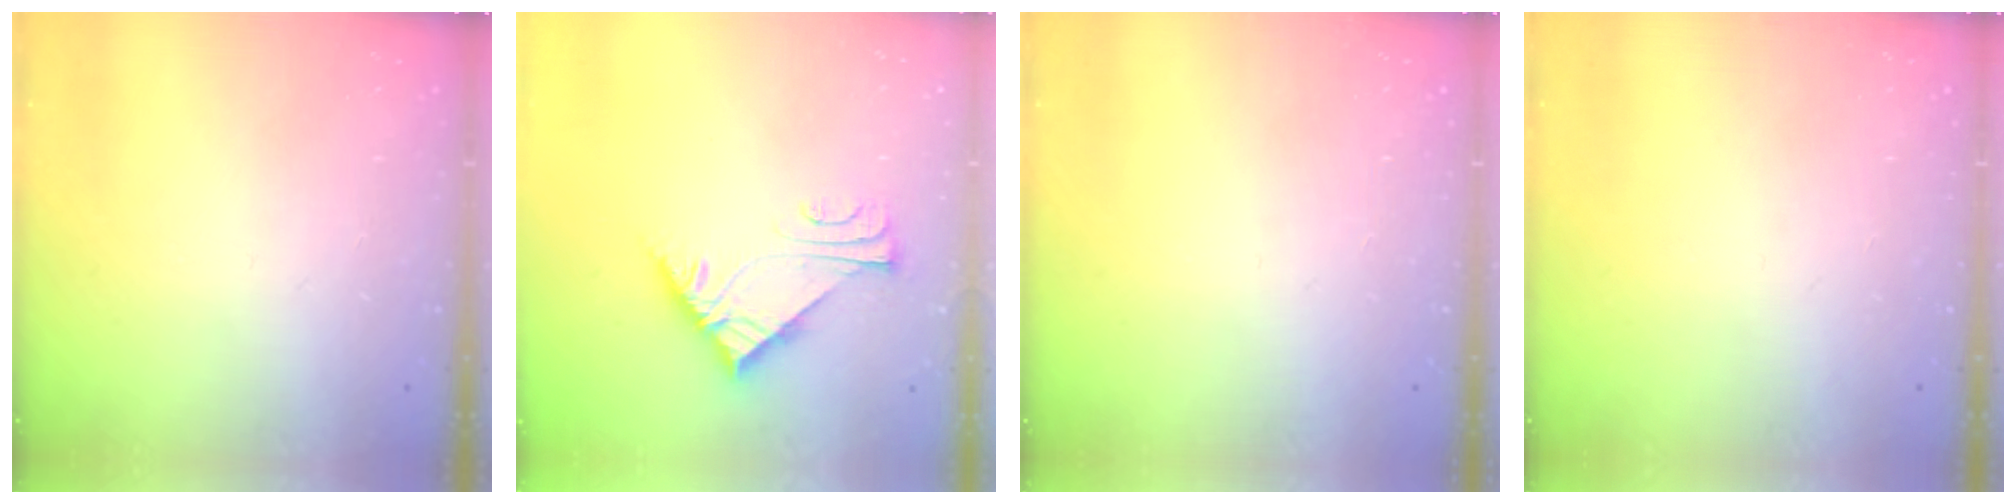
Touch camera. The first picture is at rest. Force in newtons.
{"total": 6.0, "press": 6.0, "slide": 0.7}
{"total": 0.0}
{"total": 0.0}